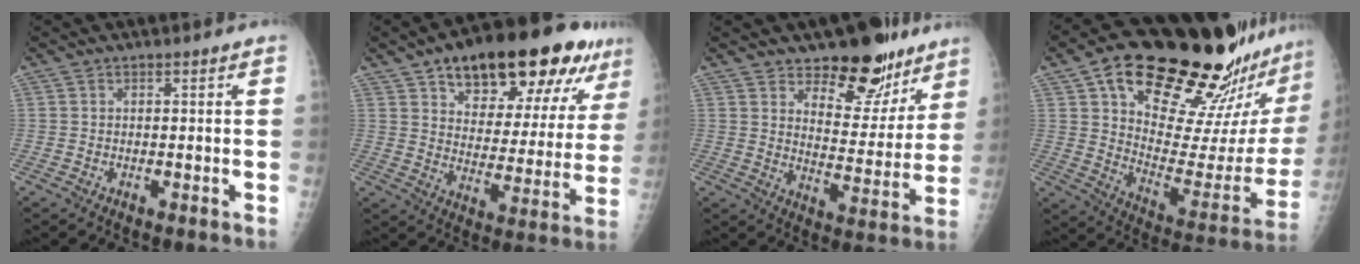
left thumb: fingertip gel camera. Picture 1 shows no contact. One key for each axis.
{"total": 24.6, "fx": 14.8, "fy": 10.3, "fz": 16.7, "tx": -0.197, "ty": -0.024, "tz": 0.217}
{"total": 15.7, "fx": 11.2, "fy": 7.8, "fz": 7.9, "tx": -0.045, "ty": -0.076, "tz": 0.167}
{"total": 32.0, "fx": 22.7, "fy": 9.8, "fz": 20.3, "tx": -0.272, "ty": -0.086, "tz": 0.333}